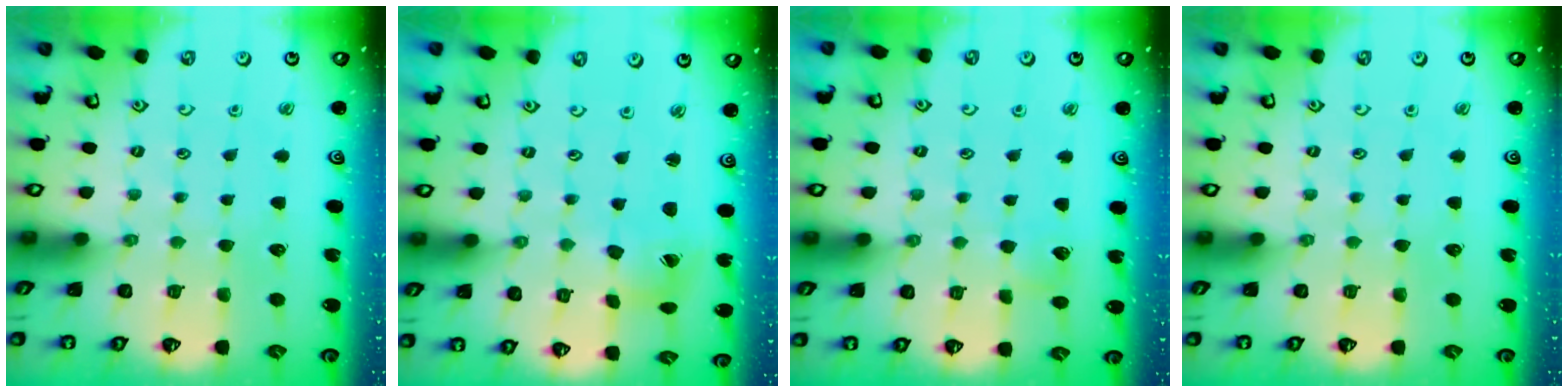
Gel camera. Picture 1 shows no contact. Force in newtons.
{"total": 4.7, "press": 4.6, "slide": 0.4}
{"total": 3.8, "press": 3.8, "slide": 0.5}
{"total": 0.0}